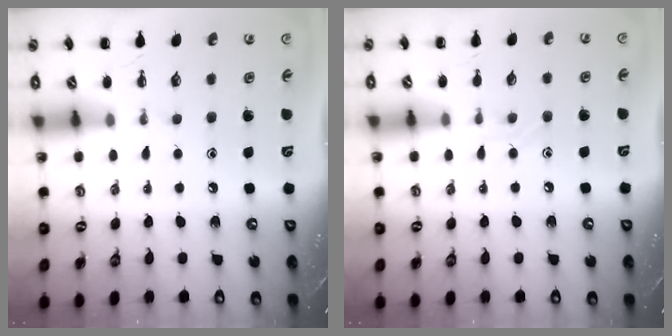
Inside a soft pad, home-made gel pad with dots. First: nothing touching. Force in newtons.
{"total": 3.4, "press": 3.3, "slide": 1.0}